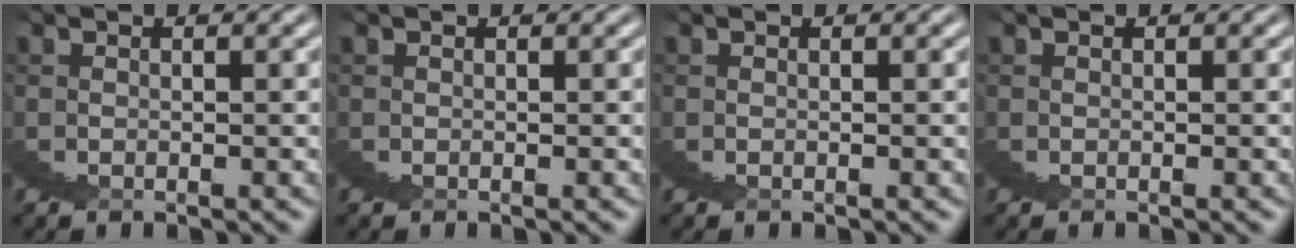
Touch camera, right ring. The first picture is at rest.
{"total": 0.0}
{"total": 0.0}
{"total": 0.0}